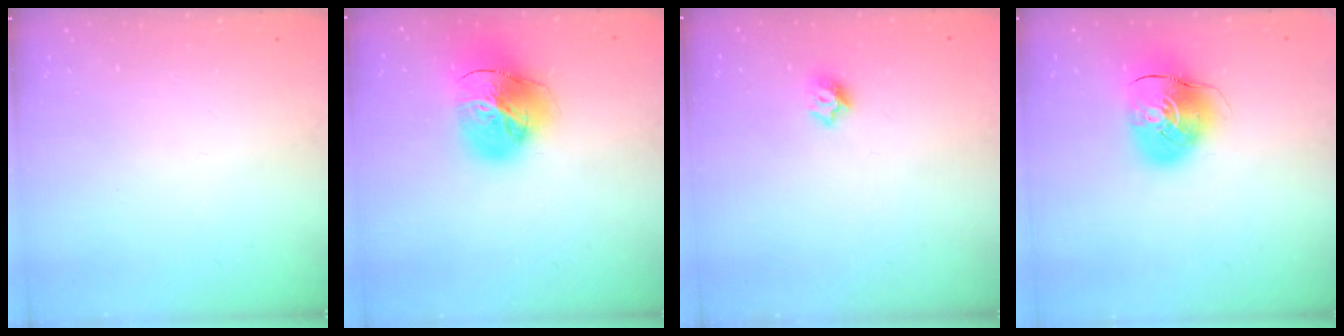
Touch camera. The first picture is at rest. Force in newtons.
{"total": 19.8, "press": 19.6, "slide": 2.3}
{"total": 6.9, "press": 6.8, "slide": 0.9}
{"total": 9.7, "press": 9.6, "slide": 1.4}